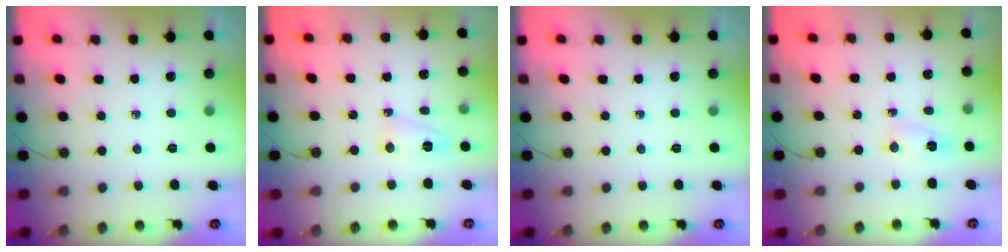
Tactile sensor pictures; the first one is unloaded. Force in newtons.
{"total": 3.6, "press": 3.4, "slide": 1.2}
{"total": 0.0}
{"total": 3.1, "press": 3.0, "slide": 0.4}